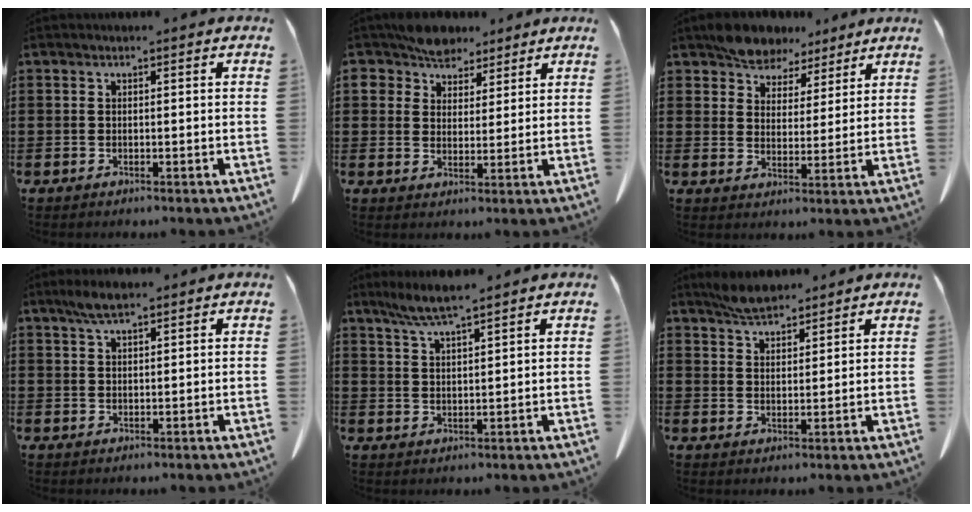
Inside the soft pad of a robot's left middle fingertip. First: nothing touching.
{"total": 5.8, "force": [4.8, 3.1, 0.9], "torque": [-0.042, -0.002, 0.091]}
{"total": 6.2, "force": [5.5, 2.6, 0.7], "torque": [-0.041, -0.012, 0.106]}
{"total": 3.2, "force": [2.1, 0.9, 2.2], "torque": [-0.048, 0.004, 0.038]}
{"total": 4.8, "force": [3.8, 0.1, 2.9], "torque": [-0.066, -0.005, 0.069]}
{"total": 4.4, "force": [4.0, 1.2, 1.3], "torque": [-0.036, -0.006, 0.076]}